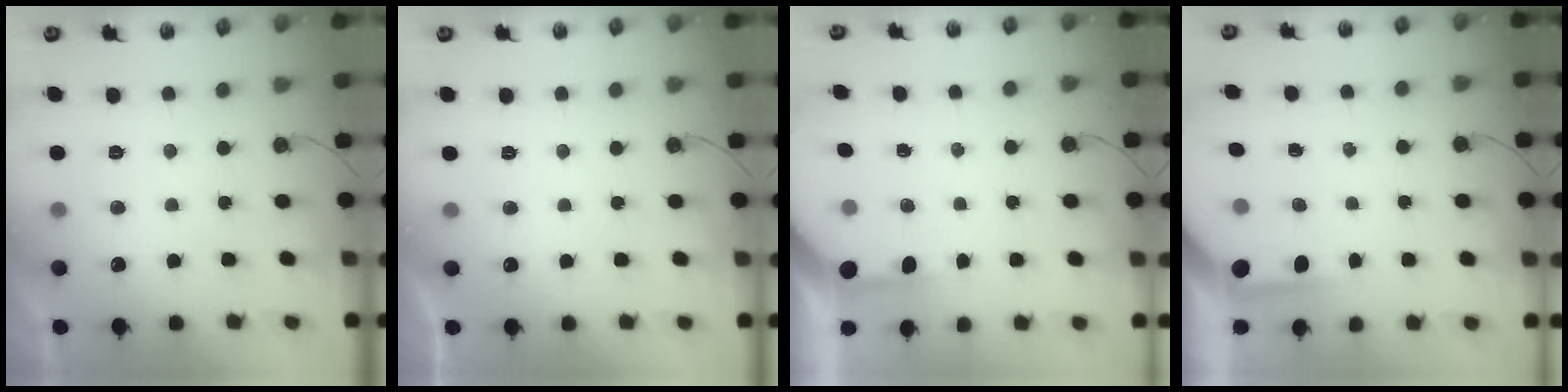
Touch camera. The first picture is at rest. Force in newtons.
{"total": 0.0}
{"total": 3.5, "press": 3.5, "slide": 0.3}
{"total": 3.9, "press": 3.9, "slide": 0.3}